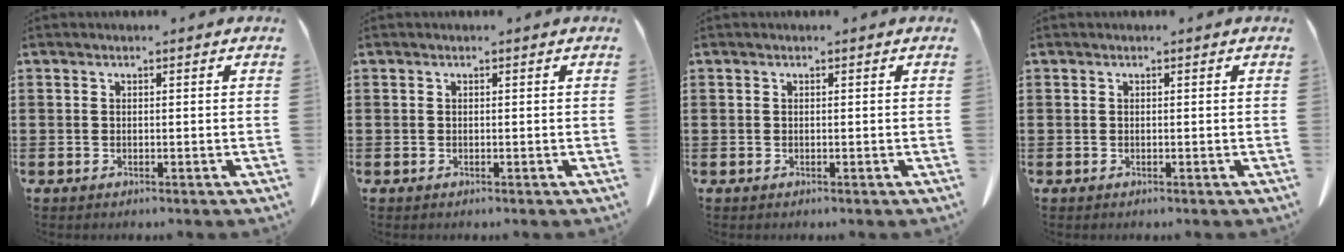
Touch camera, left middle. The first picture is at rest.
{"total": 0.0}
{"total": 0.0}
{"total": 0.0}